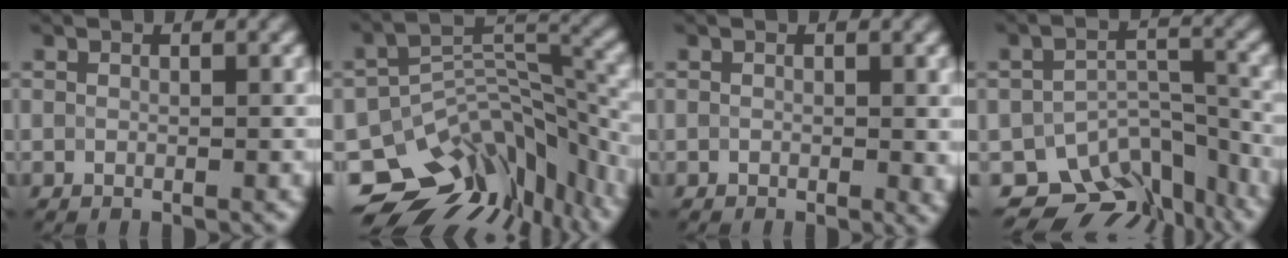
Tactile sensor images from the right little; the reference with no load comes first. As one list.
[{"total": 13.0, "force": [-8.9, 6.4, 7.0], "torque": [-0.136, -0.003, -0.108]}, {"total": 0.8, "force": [-0.1, -0.3, 0.7], "torque": [-0.010, 0.002, 0.007]}, {"total": 8.3, "force": [-7.0, 3.6, 2.8], "torque": [-0.037, -0.016, -0.092]}]